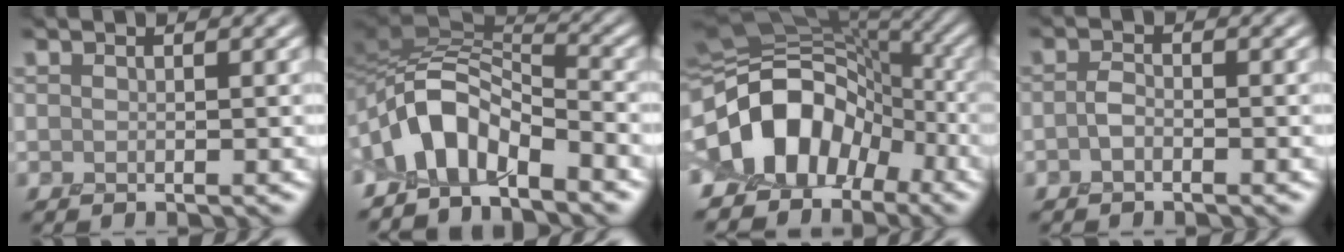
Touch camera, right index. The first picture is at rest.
{"total": 7.9, "force": [-3.2, 3.5, 6.3], "torque": [-0.113, 0.016, -0.070]}
{"total": 11.2, "force": [-4.4, 7.3, 7.3], "torque": [-0.128, 0.016, -0.087]}
{"total": 0.9, "force": [-0.8, 0.2, 0.4], "torque": [-0.013, 0.005, -0.013]}